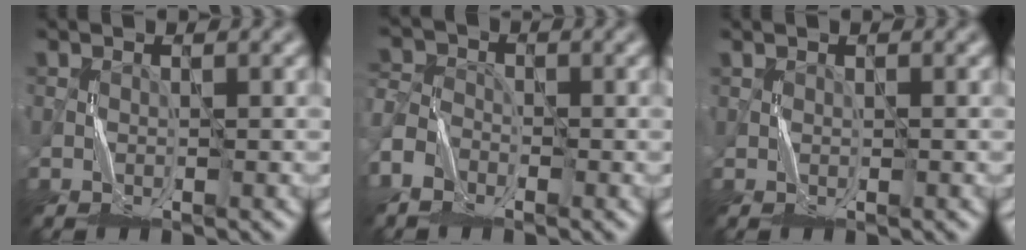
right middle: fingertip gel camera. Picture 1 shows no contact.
{"total": 4.7, "force": [-3.2, 3.0, 1.9], "torque": [-0.050, -0.009, -0.066]}
{"total": 0.0}